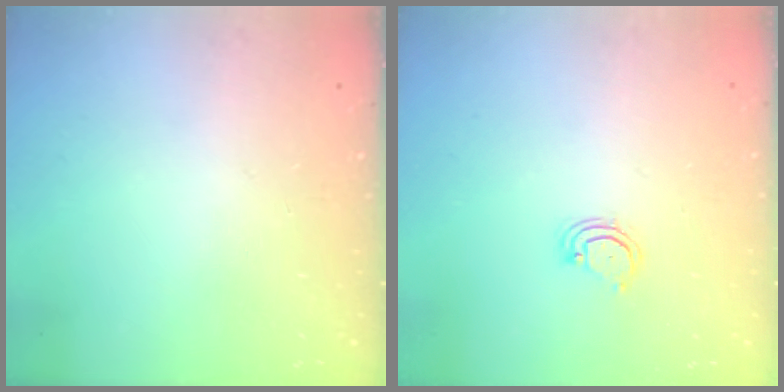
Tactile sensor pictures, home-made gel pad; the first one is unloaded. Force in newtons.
{"total": 3.8, "press": 3.8, "slide": 0.5}